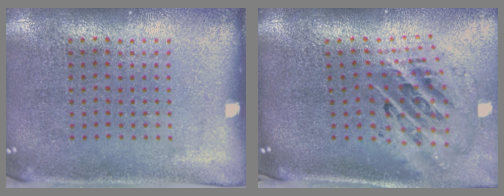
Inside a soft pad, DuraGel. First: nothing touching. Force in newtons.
{"total": 2.5, "press": 1.7, "slide": 1.8}